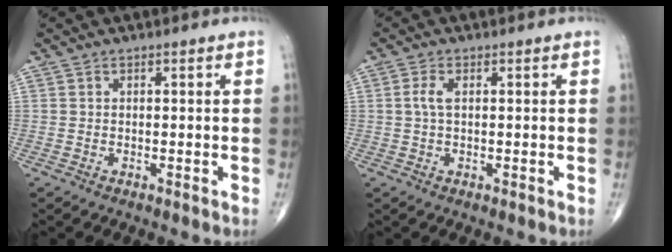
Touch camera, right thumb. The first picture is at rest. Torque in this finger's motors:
{"motor_torque": [-0.19, -0.22, 0.38, 0.21, -0.04]}